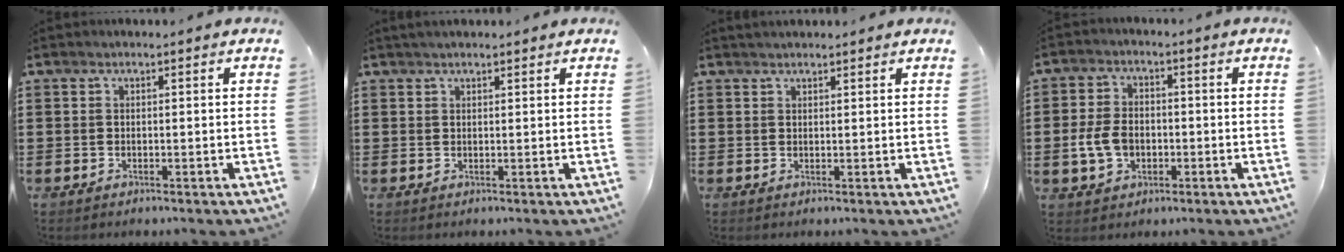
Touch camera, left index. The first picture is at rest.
{"total": 1.1, "force": [1.0, 0.2, 0.4], "torque": [-0.009, 0.002, 0.019]}
{"total": 1.2, "force": [1.1, 0.2, 0.2], "torque": [-0.005, 0.001, 0.021]}
{"total": 5.5, "force": [-1.2, 4.0, 3.7], "torque": [-0.098, 0.000, -0.028]}